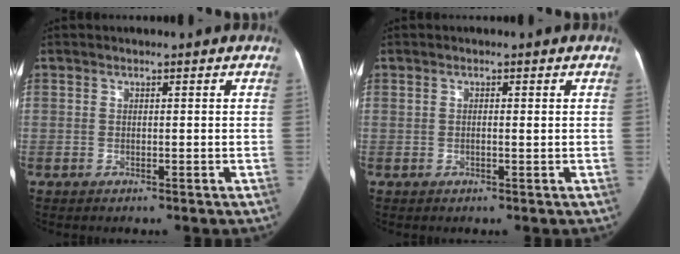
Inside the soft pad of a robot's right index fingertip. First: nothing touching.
{"total": 0.6, "force": [0.1, 0.1, 0.6], "torque": [-0.012, 0.004, 0.000]}